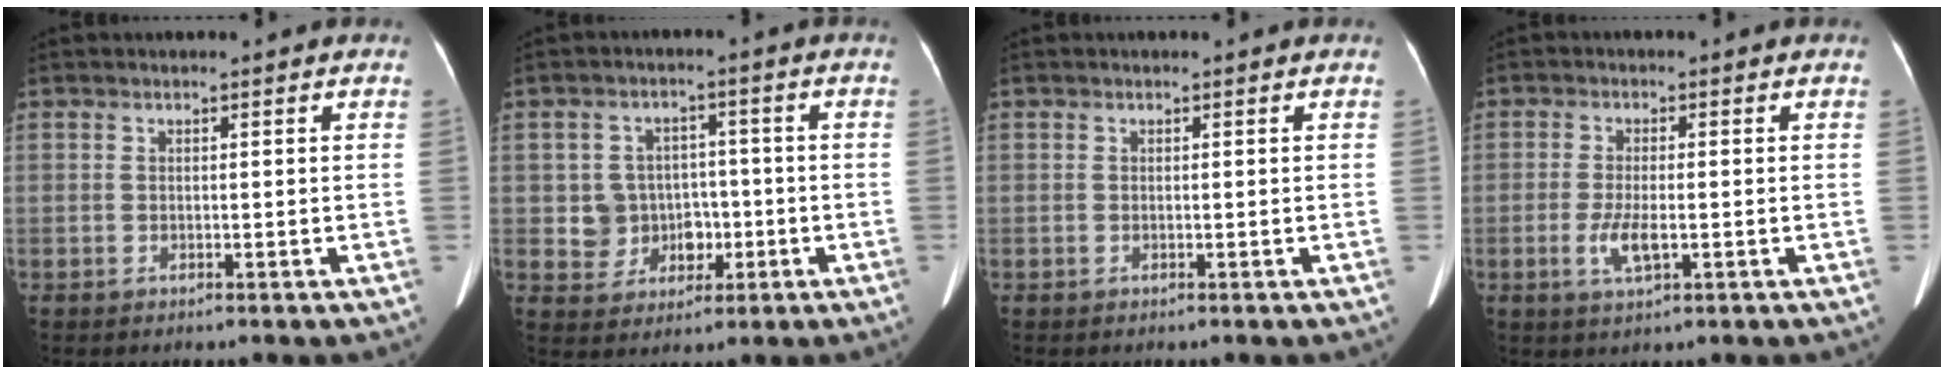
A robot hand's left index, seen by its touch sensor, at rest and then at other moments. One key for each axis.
{"total": 6.2, "fx": -0.8, "fy": 6.0, "fz": 1.3, "tx": -0.020, "ty": 0.019, "tz": -0.005}
{"total": 0.0}
{"total": 4.0, "fx": -1.1, "fy": 1.1, "fz": 3.7, "tx": -0.083, "ty": -0.006, "tz": -0.017}